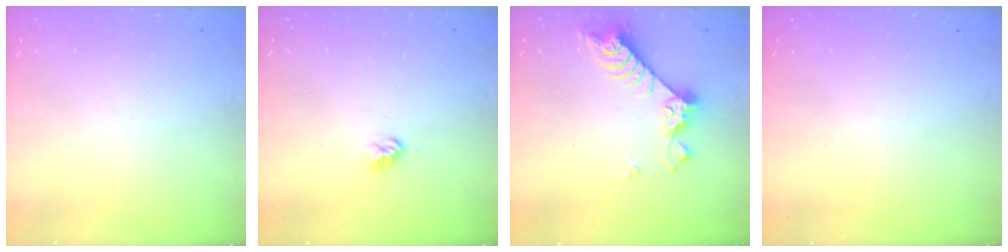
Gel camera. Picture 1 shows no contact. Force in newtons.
{"total": 2.9, "press": 2.9, "slide": 0.4}
{"total": 9.0, "press": 9.0, "slide": 0.6}
{"total": 0.0}